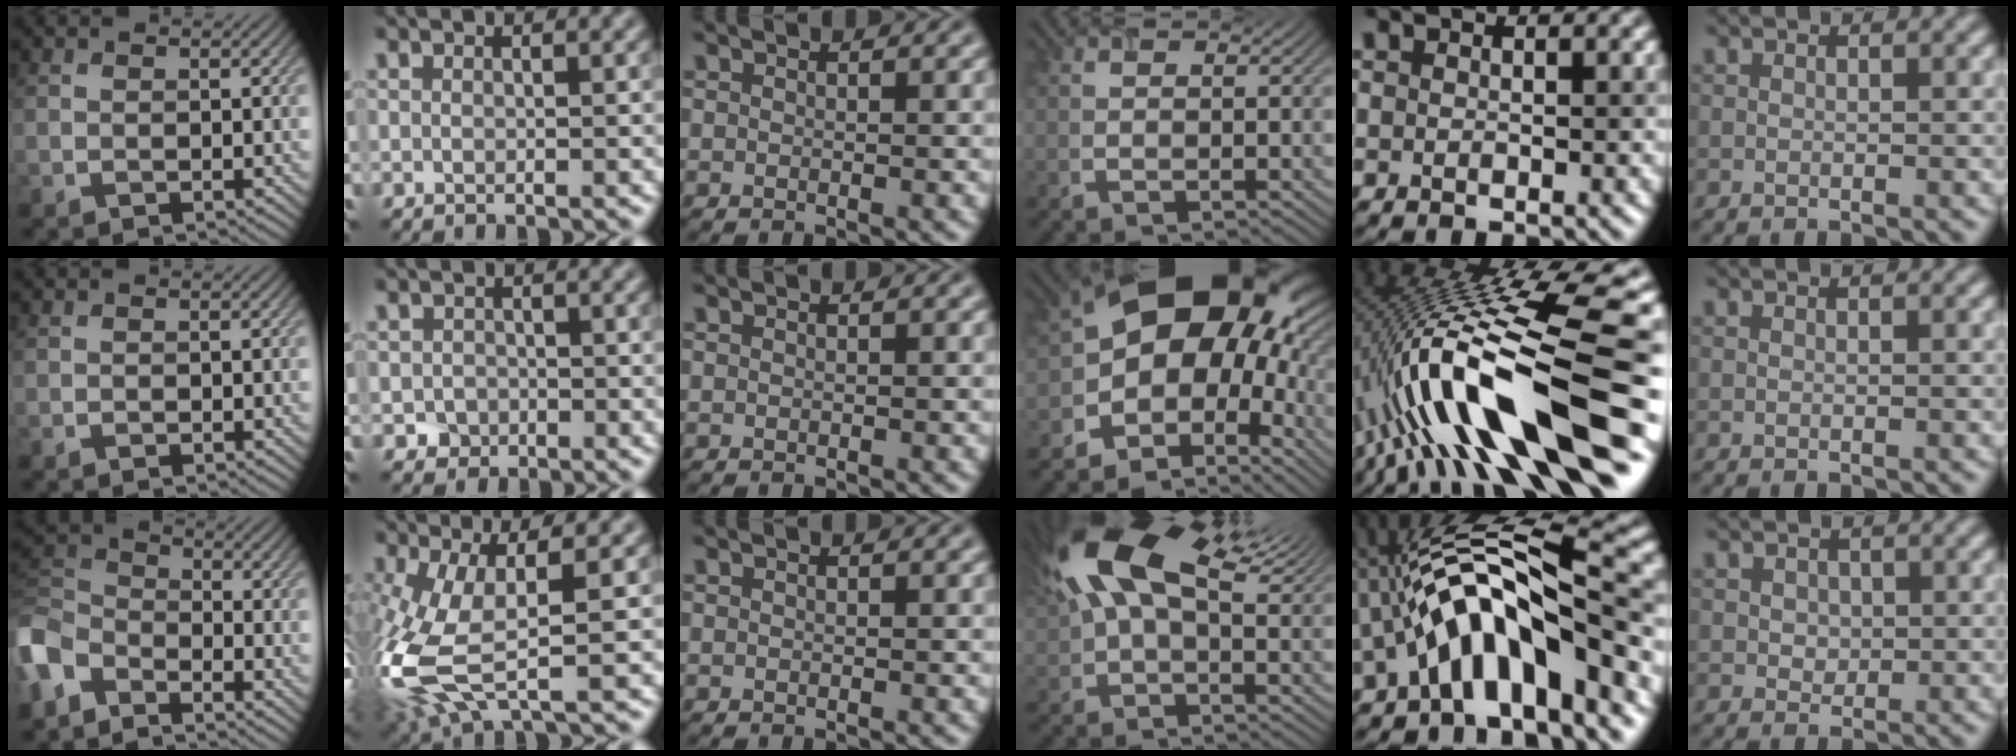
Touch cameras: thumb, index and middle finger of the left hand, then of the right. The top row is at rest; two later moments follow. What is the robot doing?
{"motion": "extract", "object": "airpods case & airpods"}